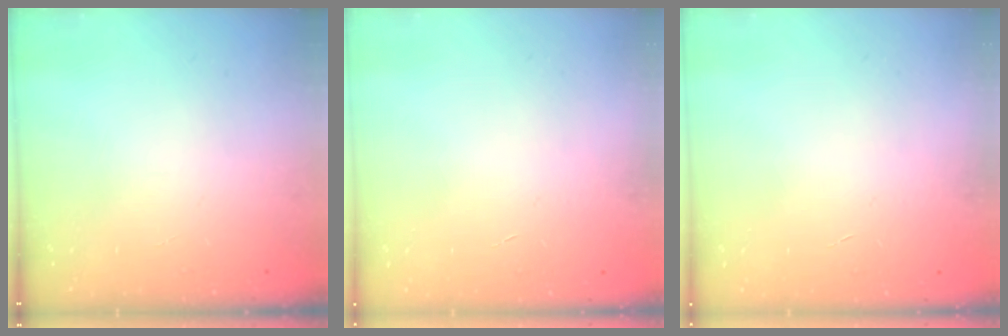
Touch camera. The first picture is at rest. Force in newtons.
{"total": 0.6, "press": 0.6, "slide": 0.2}
{"total": 0.6, "press": 0.6, "slide": 0.2}